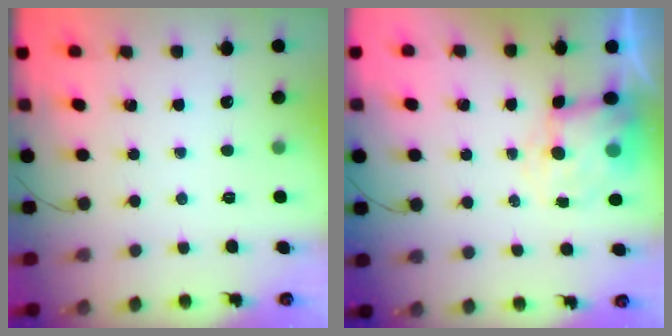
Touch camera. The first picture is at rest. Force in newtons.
{"total": 7.3, "press": 7.2, "slide": 1.4}